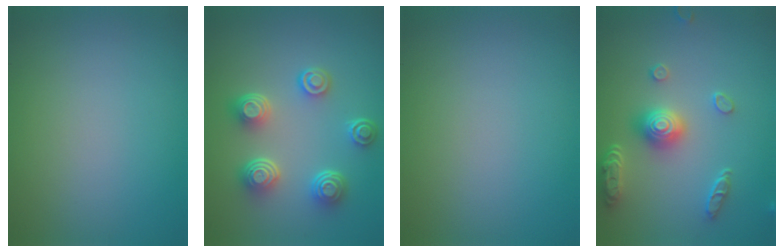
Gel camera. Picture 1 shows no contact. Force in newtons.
{"total": 5.0, "press": 3.7, "slide": 3.3}
{"total": 0.0}
{"total": 4.3, "press": 3.7, "slide": 2.2}